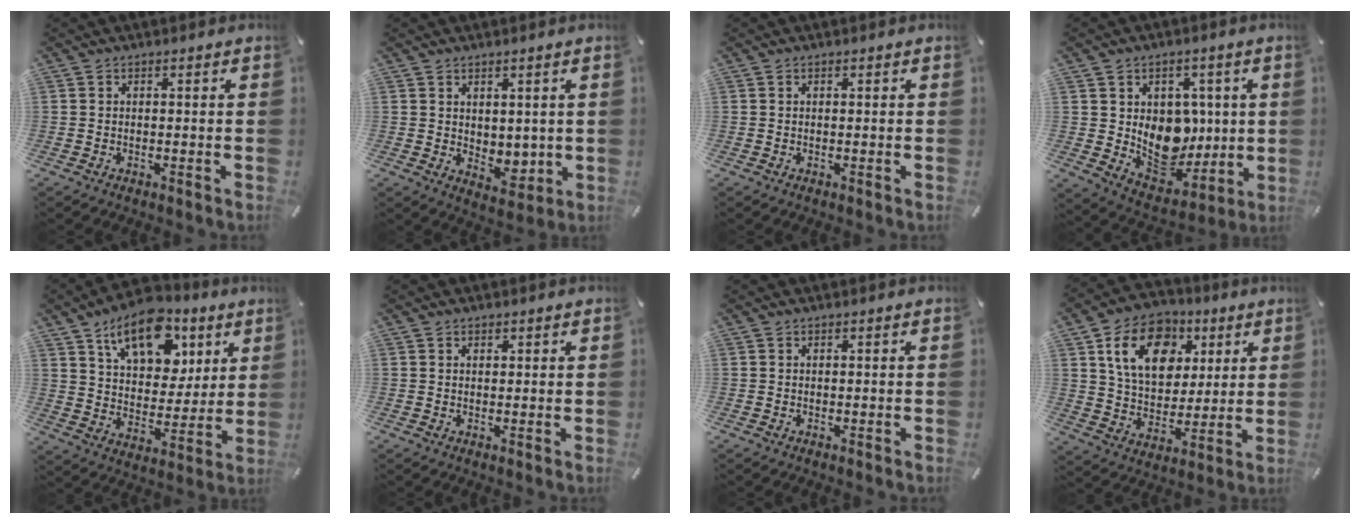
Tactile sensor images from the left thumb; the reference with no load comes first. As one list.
[{"total": 4.3, "force": [1.2, 3.6, 1.9], "torque": [-0.004, -0.011, 0.022]}, {"total": 0.0}, {"total": 13.0, "force": [1.9, 11.1, 6.6], "torque": [-0.071, -0.023, 0.052]}, {"total": 16.7, "force": [9.8, 10.2, 8.9], "torque": [-0.138, -0.047, 0.173]}, {"total": 0.9, "force": [0.6, 0.6, 0.2], "torque": [0.004, -0.003, 0.010]}, {"total": 0.0}, {"total": 15.3, "force": [6.3, 11.5, 7.8], "torque": [-0.130, -0.008, 0.119]}]